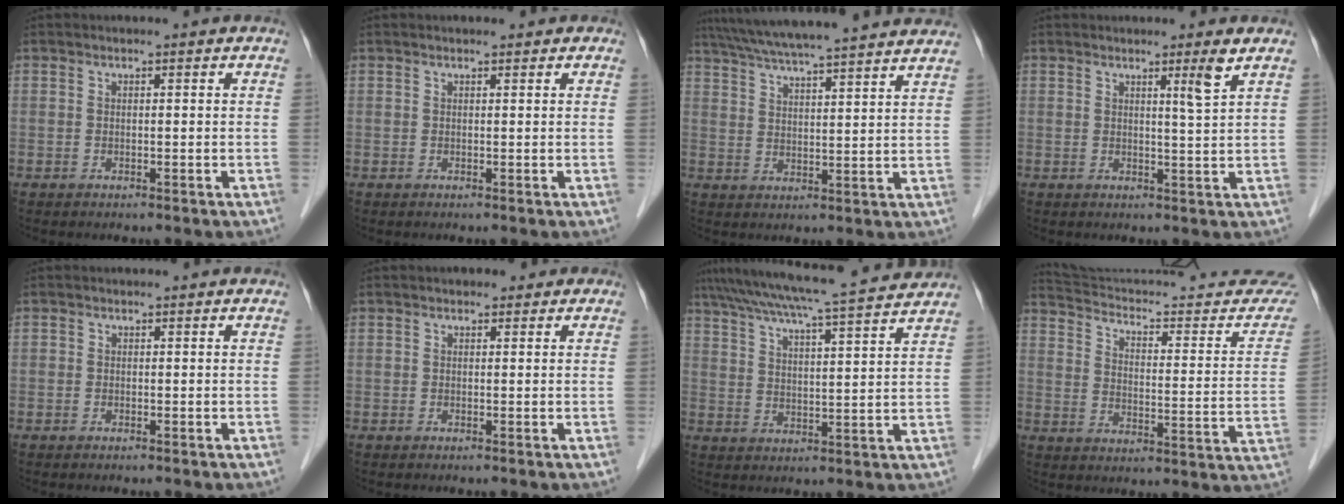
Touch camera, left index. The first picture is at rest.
{"total": 1.6, "force": [1.2, 0.8, 0.7], "torque": [-0.008, 0.014, 0.011]}
{"total": 22.9, "force": [20.4, 0.8, 10.4], "torque": [-0.176, 0.023, 0.279]}
{"total": 3.0, "force": [1.8, -1.0, 2.2], "torque": [-0.033, -0.012, 0.035]}
{"total": 0.6, "force": [-0.3, -0.5, 0.0], "torque": [0.000, 0.001, -0.008]}
{"total": 1.4, "force": [0.8, 1.1, 0.4], "torque": [-0.003, 0.008, 0.006]}
{"total": 17.8, "force": [15.8, -0.3, 8.2], "torque": [-0.149, 0.016, 0.221]}
{"total": 26.2, "force": [25.3, 1.5, 6.9], "torque": [-0.098, -0.108, 0.315]}